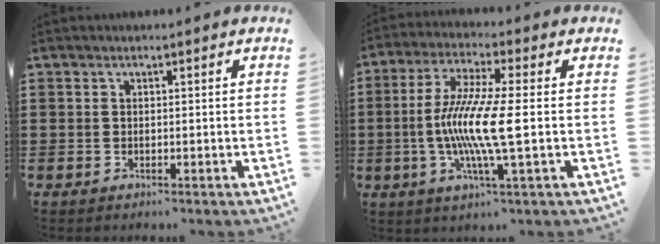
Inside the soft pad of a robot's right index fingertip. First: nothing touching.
{"total": 10.1, "force": [-1.2, 0.2, 10.0], "torque": [-0.206, -0.018, -0.030]}